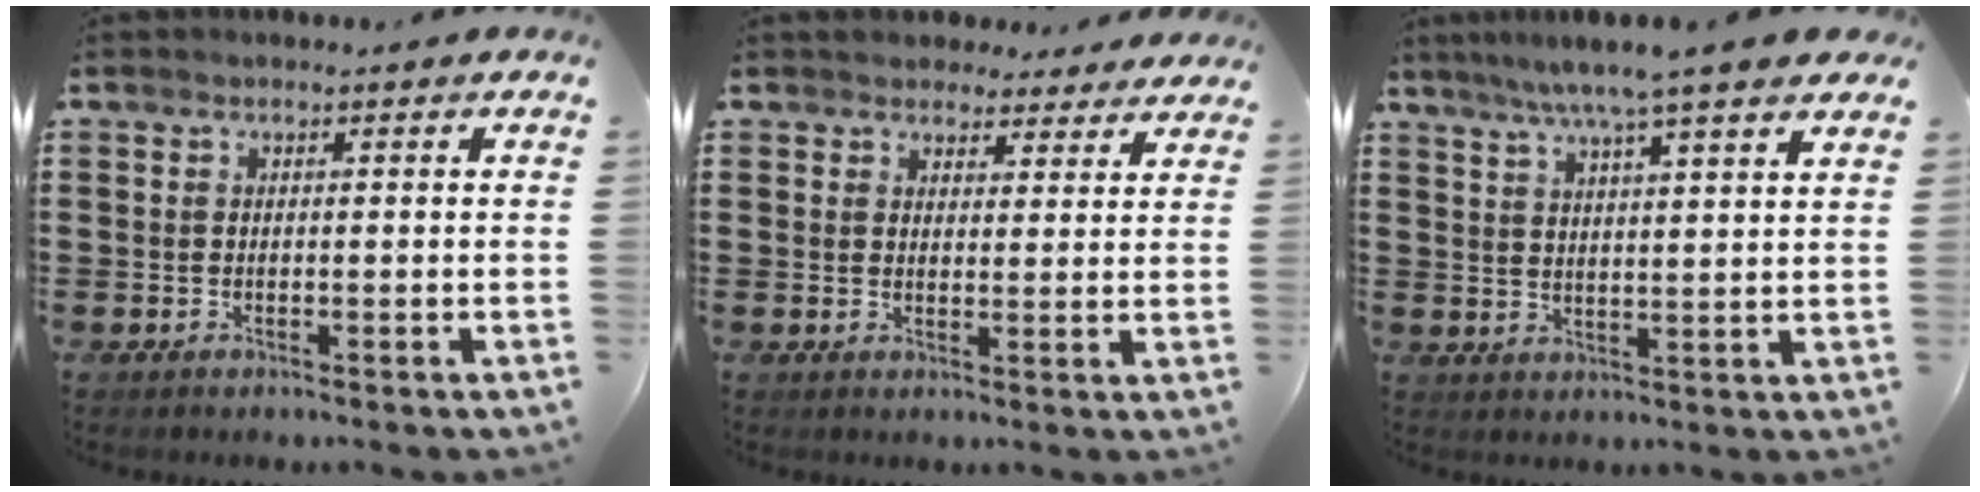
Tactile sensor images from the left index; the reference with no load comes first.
{"total": 3.6, "force": [3.3, 1.3, 0.2], "torque": [-0.017, -0.004, 0.064]}
{"total": 6.3, "force": [5.1, -0.6, 3.7], "torque": [-0.087, -0.016, 0.087]}